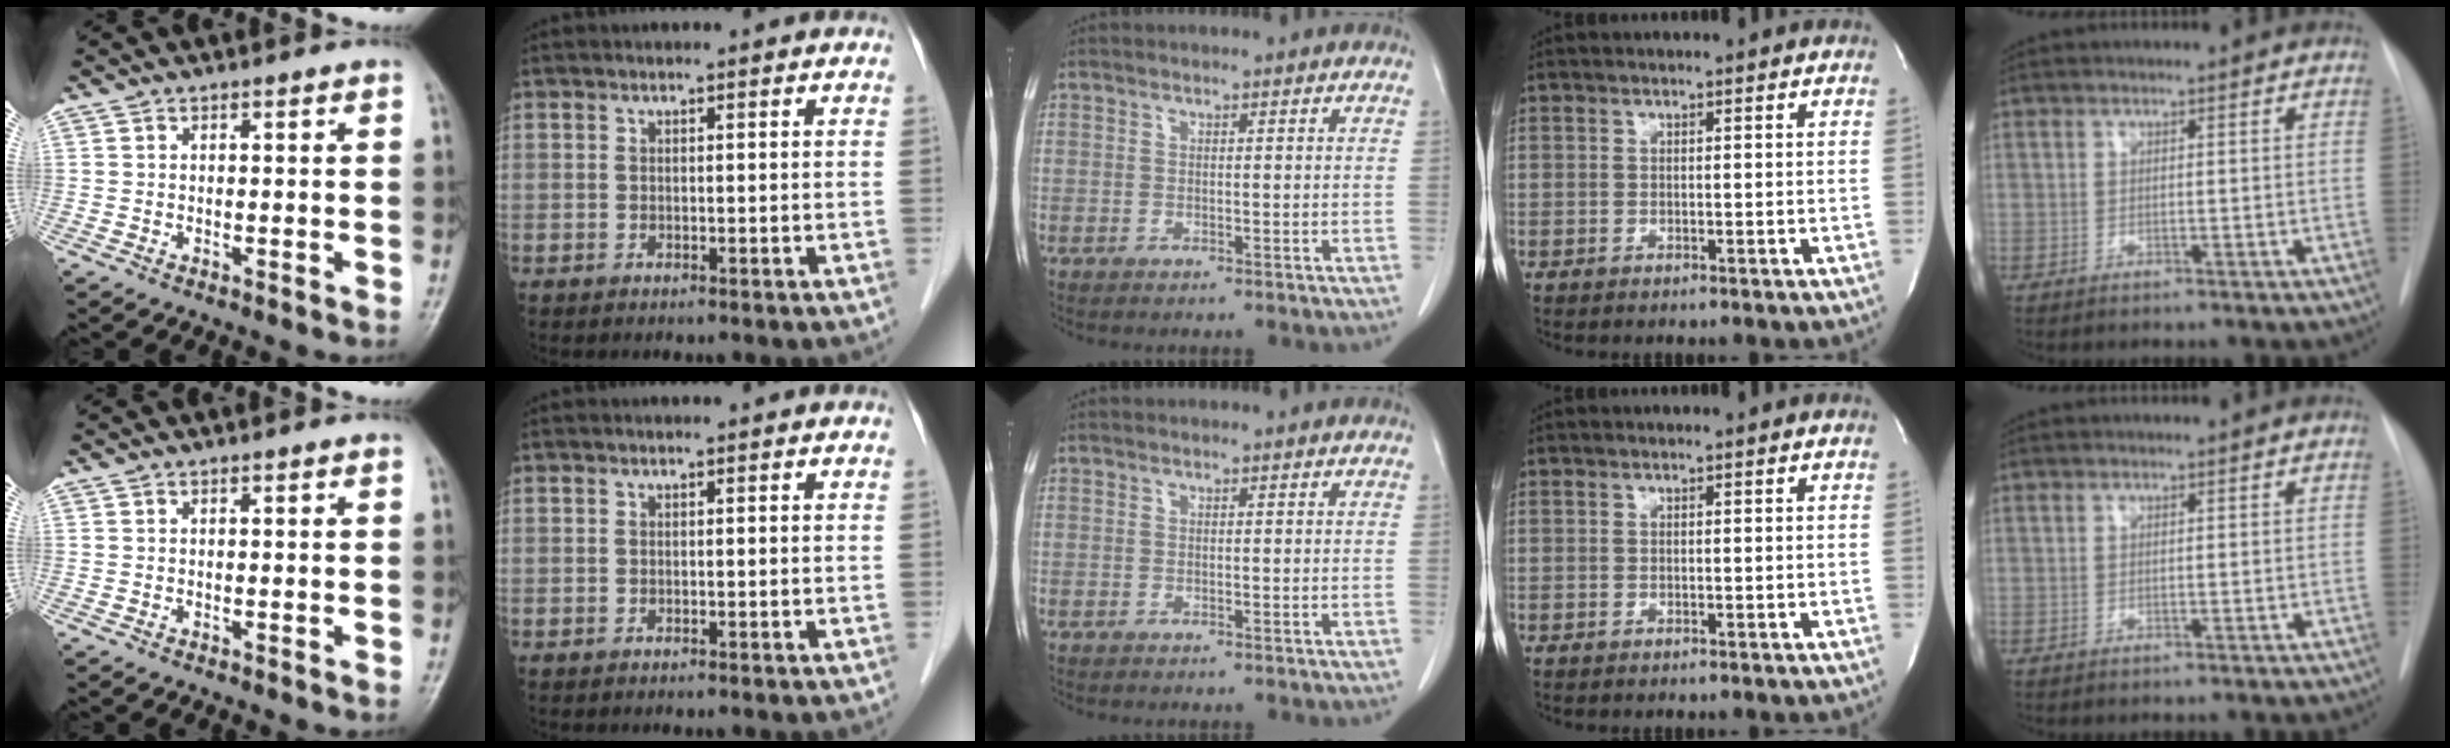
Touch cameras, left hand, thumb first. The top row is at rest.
{}